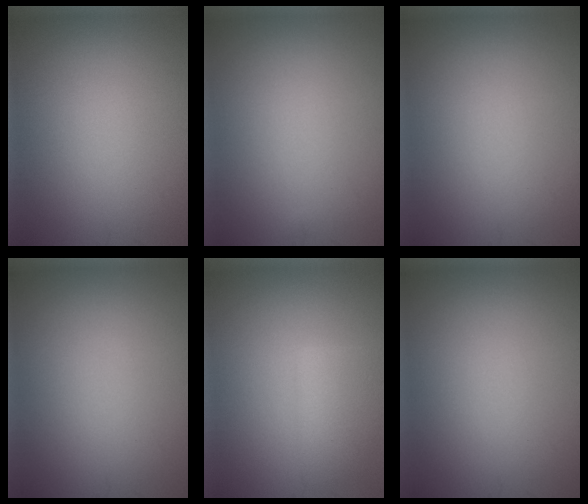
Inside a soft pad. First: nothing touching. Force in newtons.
{"total": 0.0}
{"total": 0.0}
{"total": 0.0}
{"total": 2.9, "press": 2.8, "slide": 0.3}
{"total": 0.0}